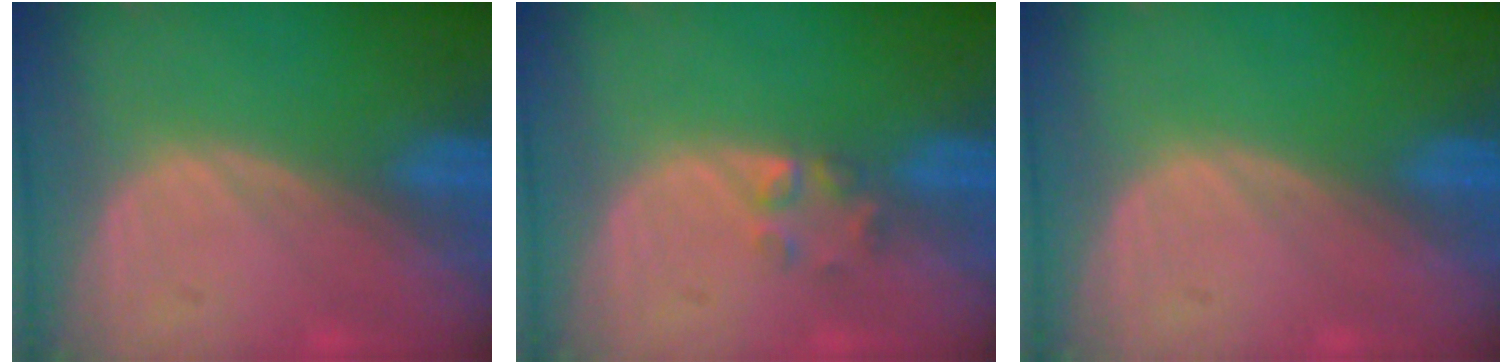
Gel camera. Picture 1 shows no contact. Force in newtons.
{"total": 2.0, "press": 2.0, "slide": 0.2}
{"total": 0.0}